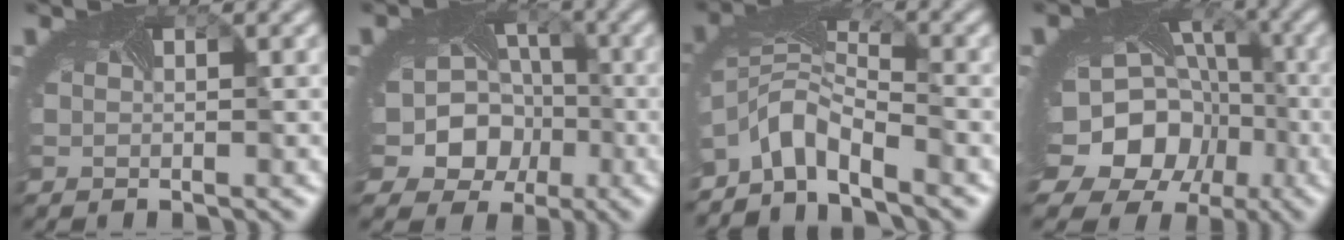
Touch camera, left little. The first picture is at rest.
{"total": 11.9, "force": [-2.9, 10.4, 4.9], "torque": [-0.106, -0.006, -0.067]}
{"total": 4.4, "force": [-3.6, 1.0, 2.2], "torque": [-0.049, -0.008, -0.080]}
{"total": 15.8, "force": [-5.4, 13.4, 6.5], "torque": [-0.132, -0.042, -0.091]}